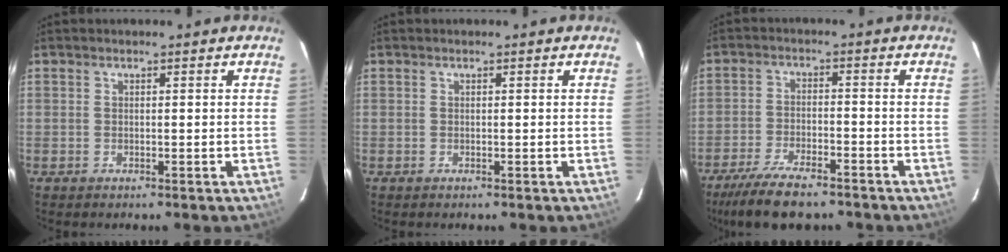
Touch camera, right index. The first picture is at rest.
{"total": 0.0}
{"total": 11.9, "force": [-9.5, 3.5, 6.2], "torque": [-0.146, -0.021, -0.164]}